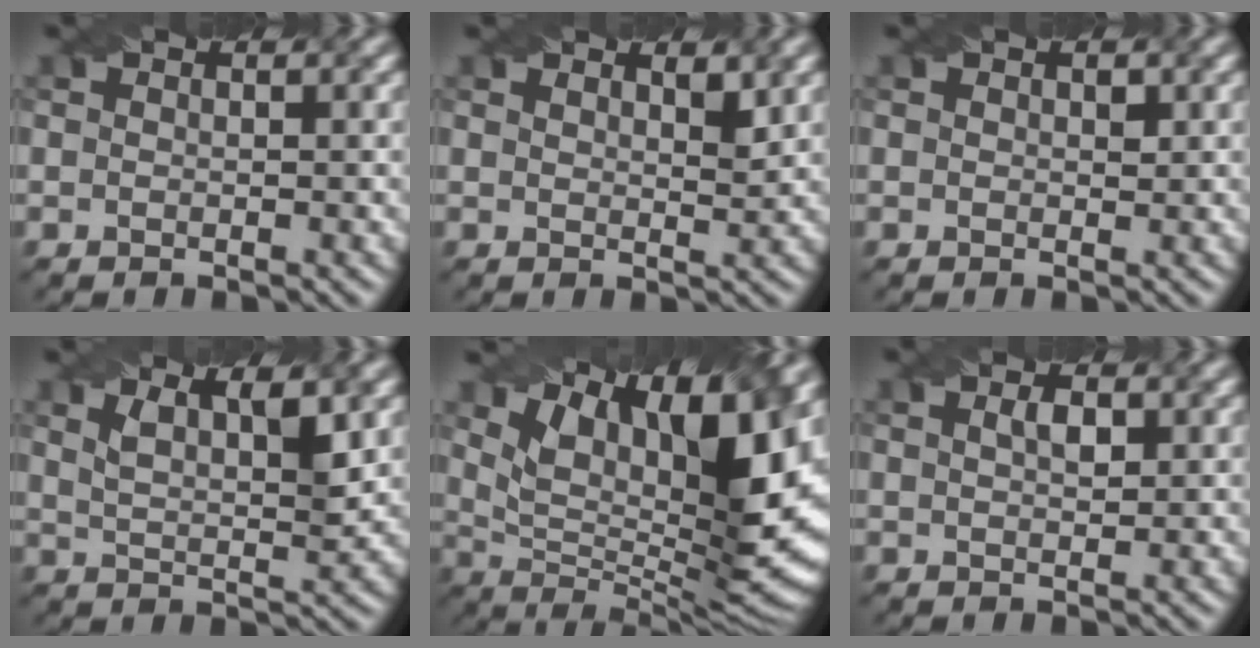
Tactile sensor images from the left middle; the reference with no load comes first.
{"total": 2.0, "force": [1.6, 0.5, 1.2], "torque": [-0.011, -0.007, 0.029]}
{"total": 0.7, "force": [0.3, 0.5, 0.5], "torque": [-0.005, -0.002, 0.004]}
{"total": 4.6, "force": [2.5, 1.5, 3.5], "torque": [-0.053, 0.006, 0.037]}
{"total": 16.9, "force": [7.1, 7.1, 13.5], "torque": [-0.205, 0.026, 0.128]}
{"total": 1.5, "force": [0.6, 0.7, 1.2], "torque": [-0.026, 0.002, 0.012]}